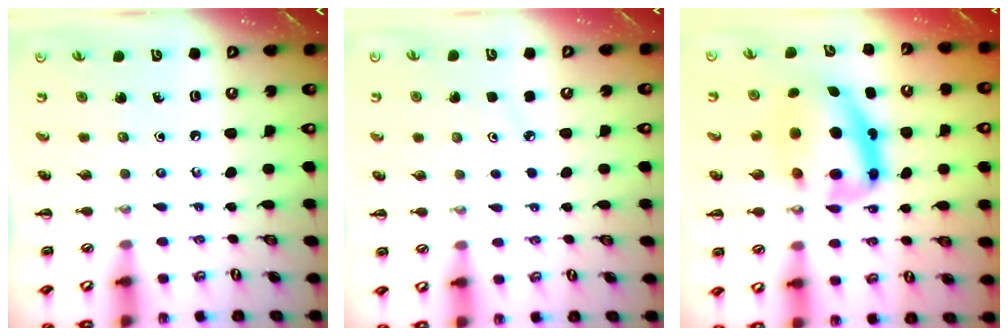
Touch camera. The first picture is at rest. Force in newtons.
{"total": 4.0, "press": 3.8, "slide": 1.3}
{"total": 9.6, "press": 9.3, "slide": 2.2}